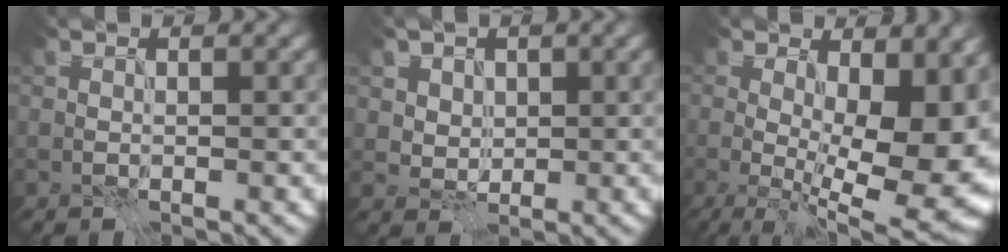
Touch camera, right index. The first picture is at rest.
{"total": 2.4, "force": [1.1, 2.1, 0.6], "torque": [-0.016, -0.015, 0.038]}
{"total": 15.8, "force": [0.3, 6.8, 14.2], "torque": [-0.152, 0.006, 0.031]}